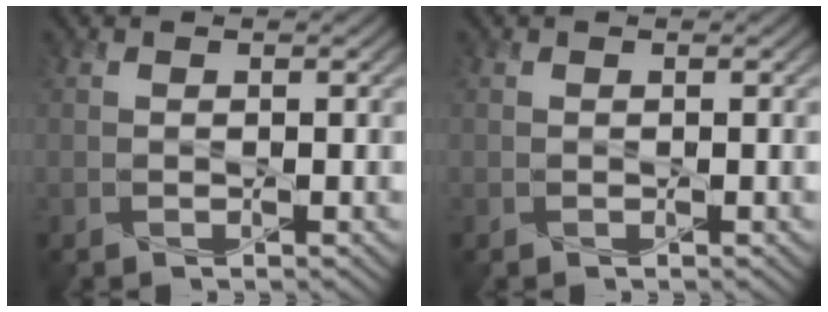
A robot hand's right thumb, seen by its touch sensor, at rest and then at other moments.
{"total": 0.0}